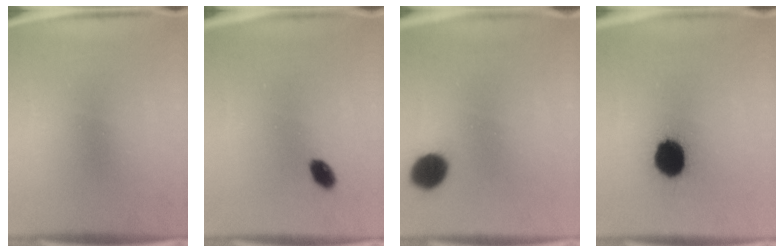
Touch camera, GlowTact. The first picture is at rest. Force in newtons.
{"total": 3.5}
{"total": 7.8}
{"total": 12.9}